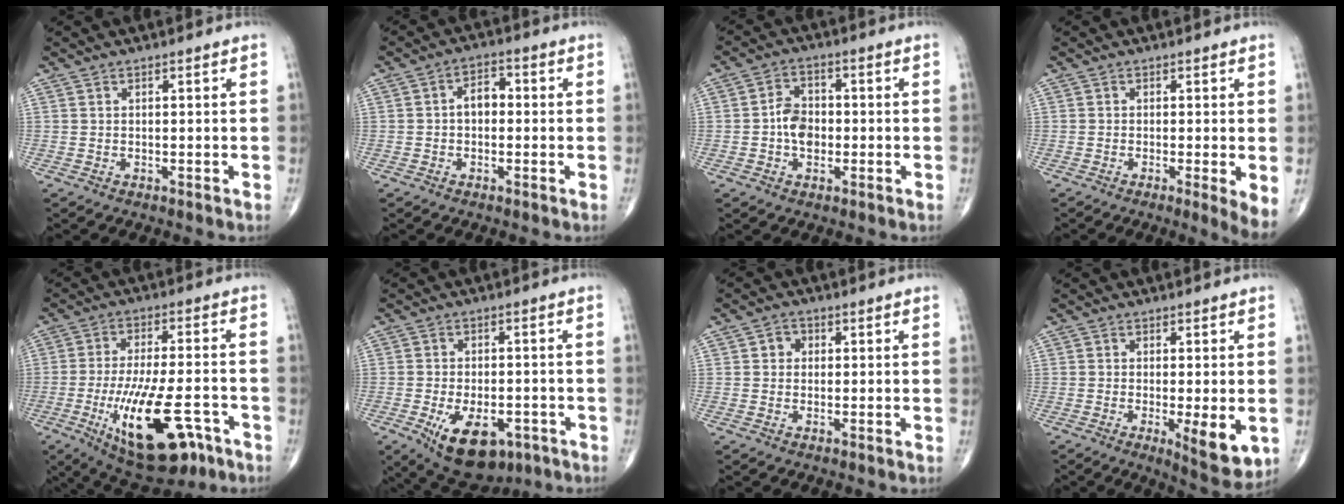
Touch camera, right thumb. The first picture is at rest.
{"total": 4.3, "force": [-0.3, 2.9, 3.1], "torque": [-0.039, 0.019, -0.014]}
{"total": 5.9, "force": [-0.9, 4.3, 3.9], "torque": [-0.047, 0.016, -0.023]}
{"total": 4.0, "force": [-0.8, 0.5, 3.9], "torque": [-0.067, -0.015, -0.018]}
{"total": 19.1, "force": [-7.8, 7.4, 15.8], "torque": [-0.279, 0.012, -0.109]}
{"total": 12.6, "force": [-5.7, 6.9, 8.9], "torque": [-0.126, 0.007, -0.074]}
{"total": 2.5, "force": [0.4, 2.3, 1.0], "torque": [0.000, 0.005, 0.000]}
{"total": 7.7, "force": [-1.8, 2.2, 7.2], "torque": [-0.104, -0.022, -0.024]}